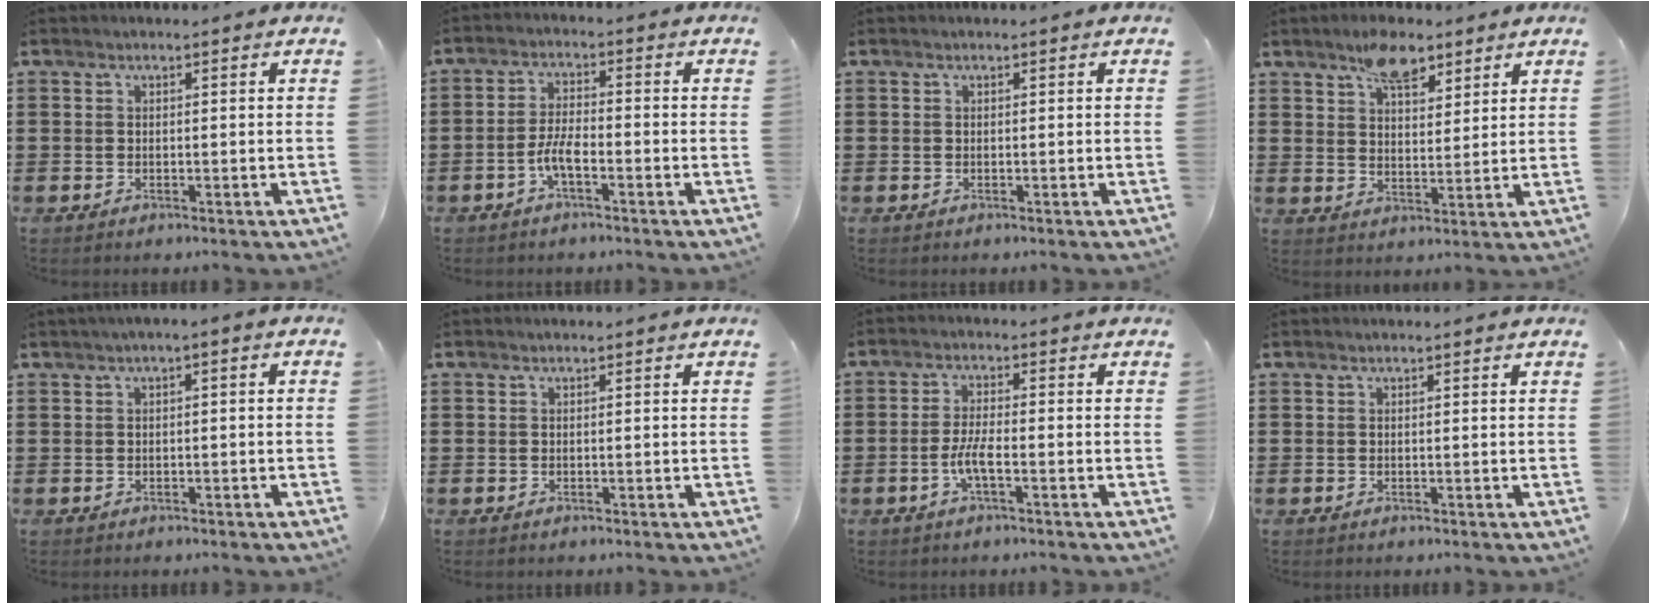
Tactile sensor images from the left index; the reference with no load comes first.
{"total": 4.3, "force": [-2.0, 1.2, 3.6], "torque": [-0.089, -0.002, -0.046]}
{"total": 0.0}
{"total": 7.3, "force": [5.1, 3.4, 4.0], "torque": [-0.068, -0.003, 0.088]}
{"total": 1.3, "force": [-0.6, 0.3, 1.1], "torque": [-0.019, -0.001, -0.013]}
{"total": 0.0}
{"total": 4.2, "force": [-1.6, 0.9, 3.8], "torque": [-0.084, -0.002, -0.034]}
{"total": 0.0}